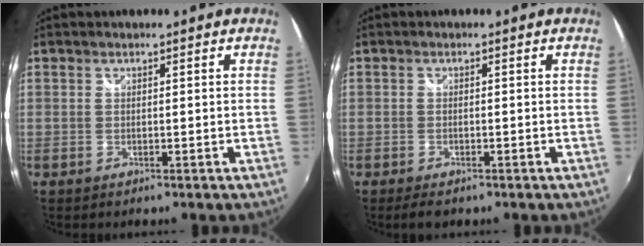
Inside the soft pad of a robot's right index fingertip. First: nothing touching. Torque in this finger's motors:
{"motor_torque": [0.22, 0.13, 0.06, 0.01]}